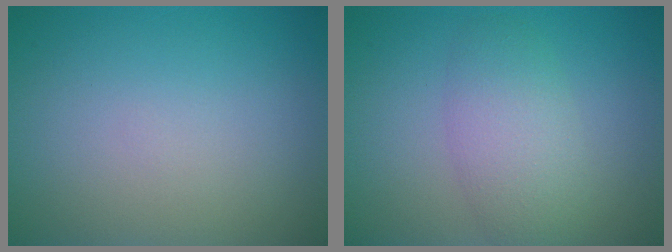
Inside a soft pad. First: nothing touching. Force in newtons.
{"total": 2.4, "press": 2.4, "slide": 0.3}